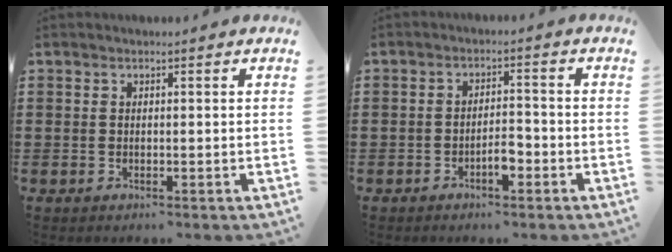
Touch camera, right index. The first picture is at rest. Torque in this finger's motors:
{"motor_torque": [0.21, 0.19, 0.05, 0.04]}